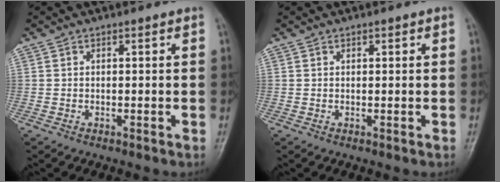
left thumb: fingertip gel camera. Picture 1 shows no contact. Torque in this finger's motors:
{"motor_torque": [-0.34, -0.07, -0.35, 0.06, -0.01]}